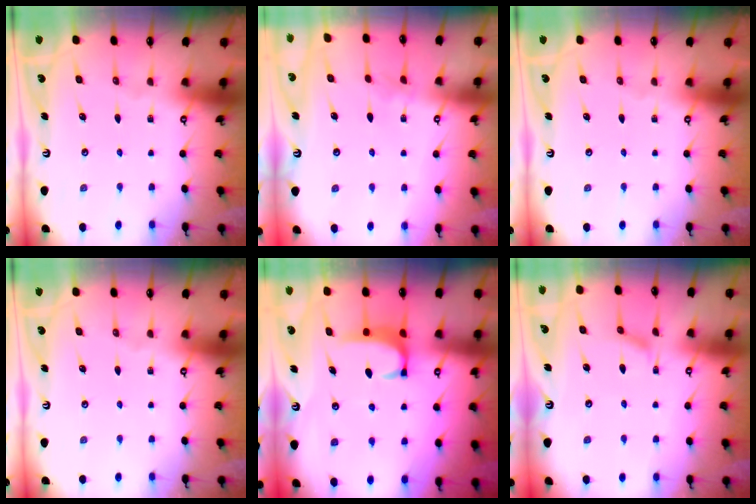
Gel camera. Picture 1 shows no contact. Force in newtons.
{"total": 2.7, "press": 2.7, "slide": 0.3}
{"total": 0.0}
{"total": 0.0}
{"total": 2.2, "press": 2.1, "slide": 0.5}
{"total": 2.1, "press": 2.0, "slide": 0.6}